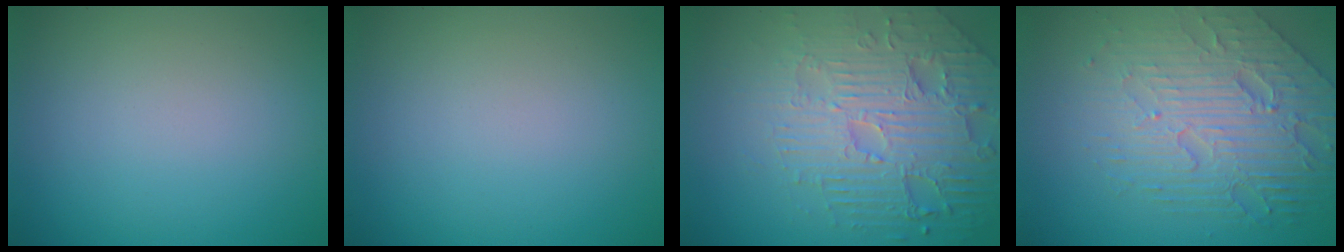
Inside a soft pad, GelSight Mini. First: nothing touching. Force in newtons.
{"total": 0.0}
{"total": 7.2, "press": 5.4, "slide": 4.7}
{"total": 7.3, "press": 5.3, "slide": 5.1}